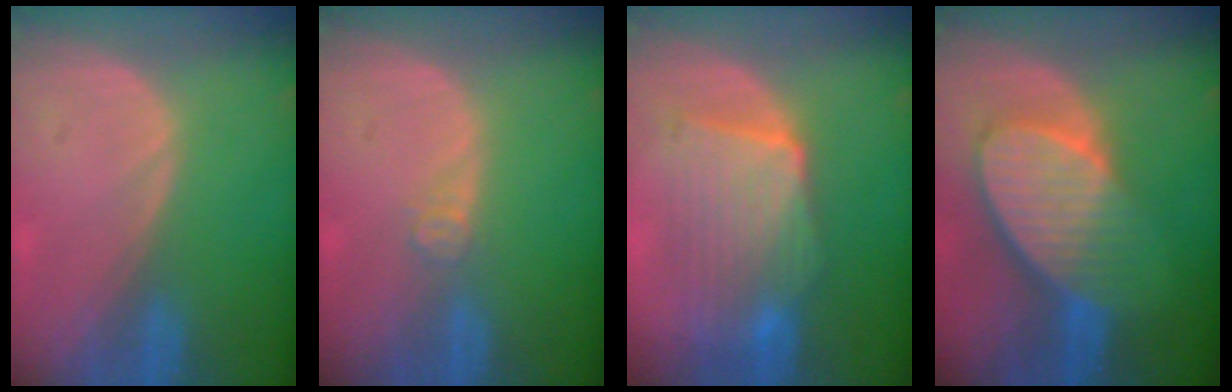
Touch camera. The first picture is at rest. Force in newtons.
{"total": 2.0, "press": 1.6, "slide": 1.1}
{"total": 8.7, "press": 8.5, "slide": 1.9}
{"total": 9.4, "press": 8.3, "slide": 4.6}